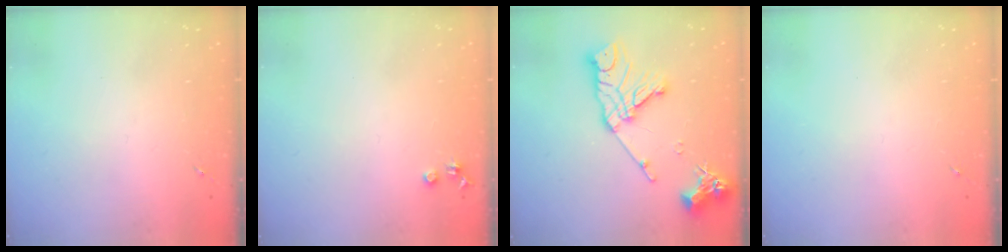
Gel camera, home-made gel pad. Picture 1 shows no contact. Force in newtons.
{"total": 3.6, "press": 3.5, "slide": 0.5}
{"total": 17.2, "press": 17.1, "slide": 1.8}
{"total": 0.0}